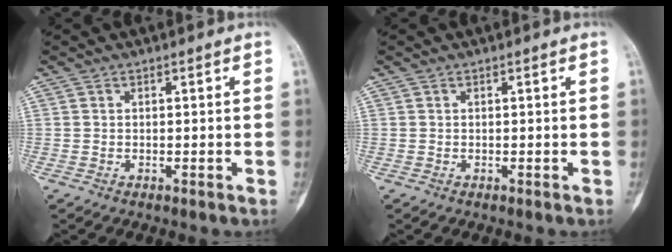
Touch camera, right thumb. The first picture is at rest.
{"total": 0.0}